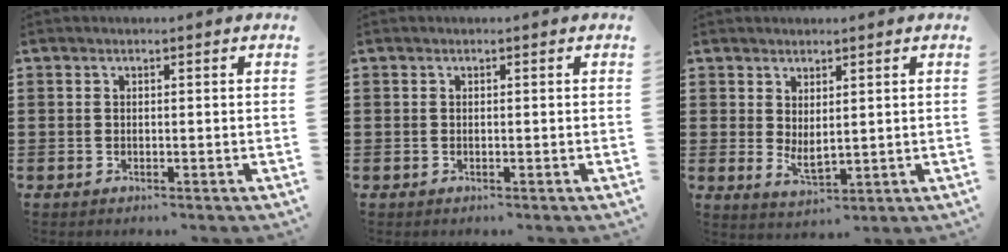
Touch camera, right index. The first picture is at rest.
{"total": 0.0}
{"total": 2.5, "force": [1.0, 1.0, 2.1], "torque": [-0.040, 0.000, 0.021]}